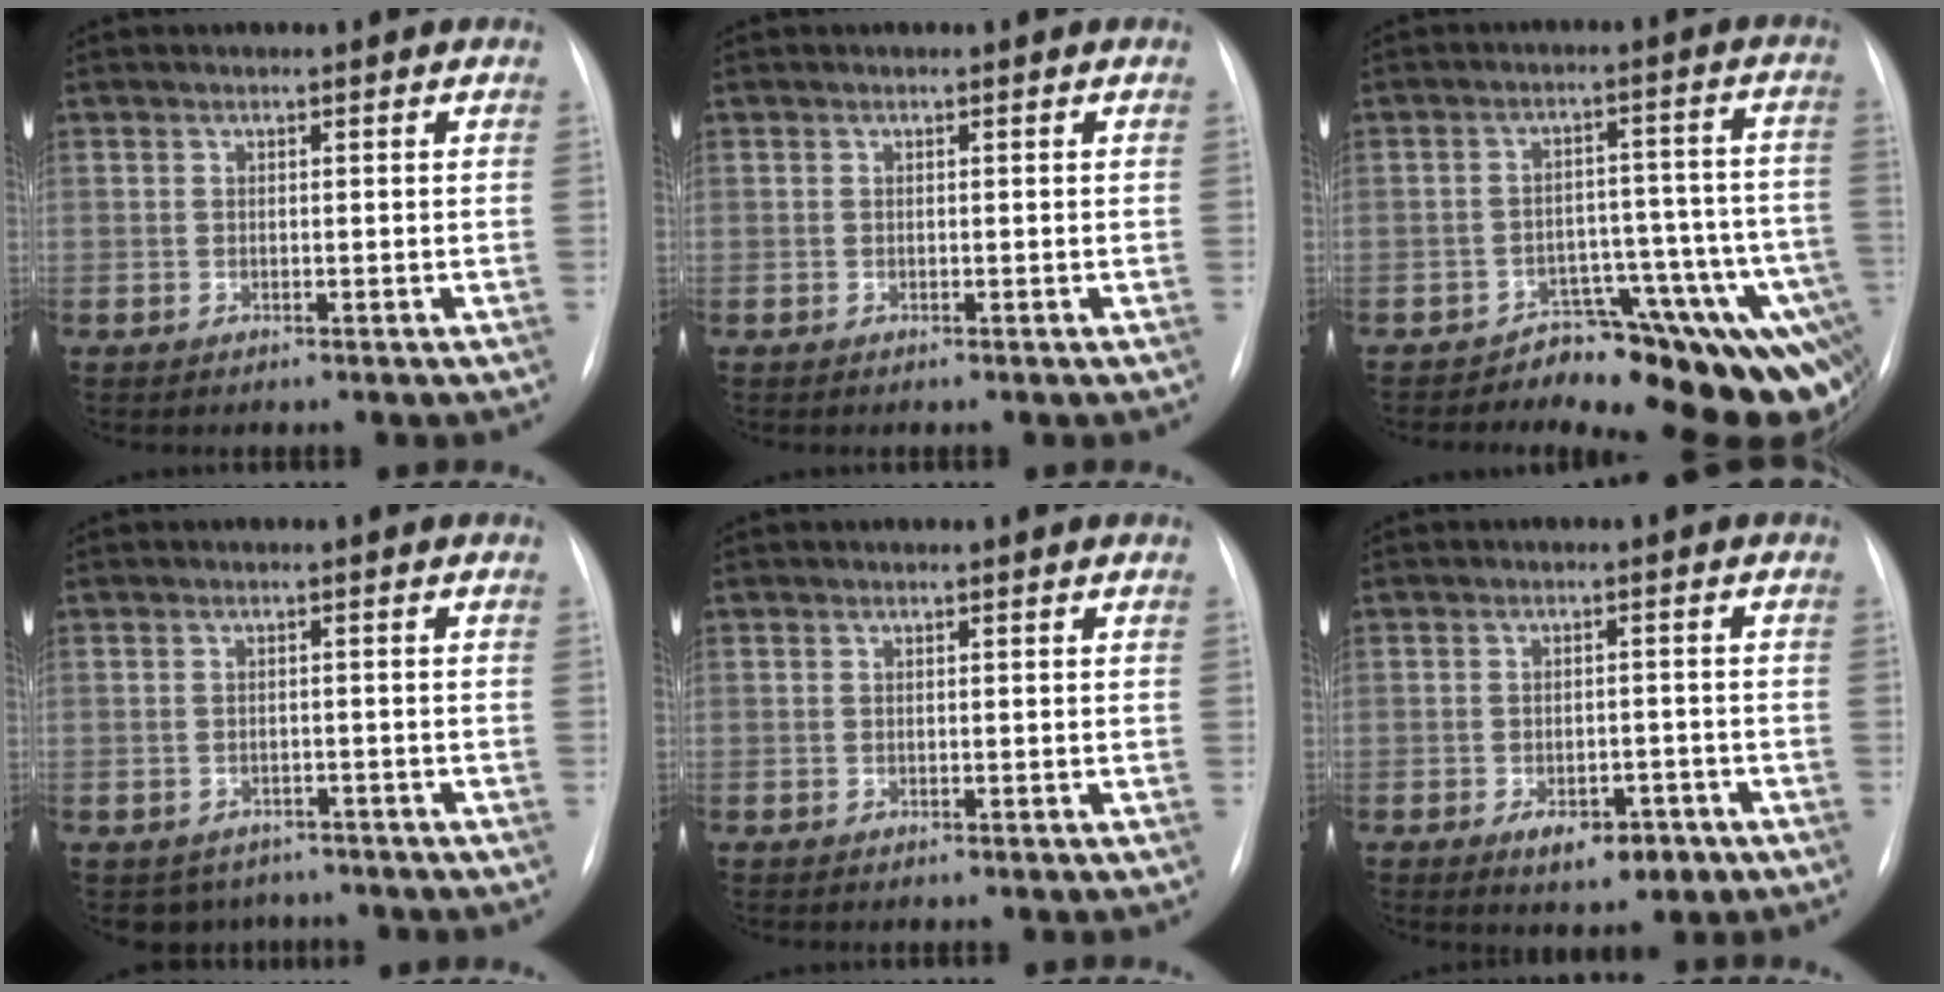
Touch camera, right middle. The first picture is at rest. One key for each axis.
{"total": 0.0}
{"total": 13.9, "fx": -11.1, "fy": 4.1, "fz": 7.4, "tx": -0.007, "ty": 0.060, "tz": -0.136}
{"total": 4.5, "fx": -3.7, "fy": 2.6, "fz": 0.0, "tx": 0.007, "ty": 0.010, "tz": -0.048}
{"total": 0.0}
{"total": 5.8, "fx": -3.2, "fy": 3.0, "fz": 3.8, "tx": -0.048, "ty": 0.005, "tz": -0.038}